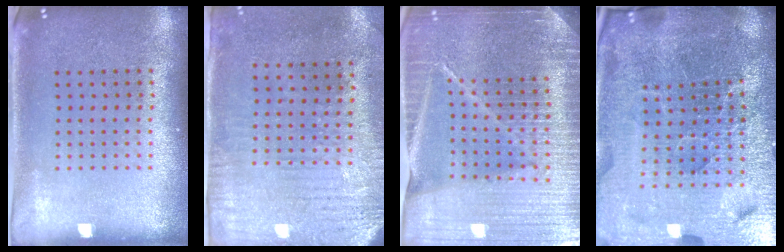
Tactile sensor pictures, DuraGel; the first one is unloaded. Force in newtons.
{"total": 3.0, "press": 2.4, "slide": 1.8}
{"total": 5.6, "press": 4.9, "slide": 2.7}
{"total": 6.4, "press": 5.7, "slide": 2.9}